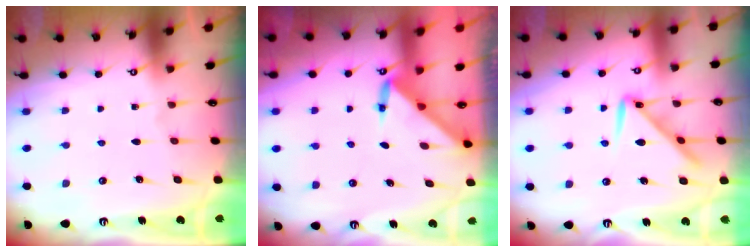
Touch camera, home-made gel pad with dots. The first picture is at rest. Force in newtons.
{"total": 3.0, "press": 3.0, "slide": 0.3}
{"total": 10.5, "press": 10.5, "slide": 0.5}